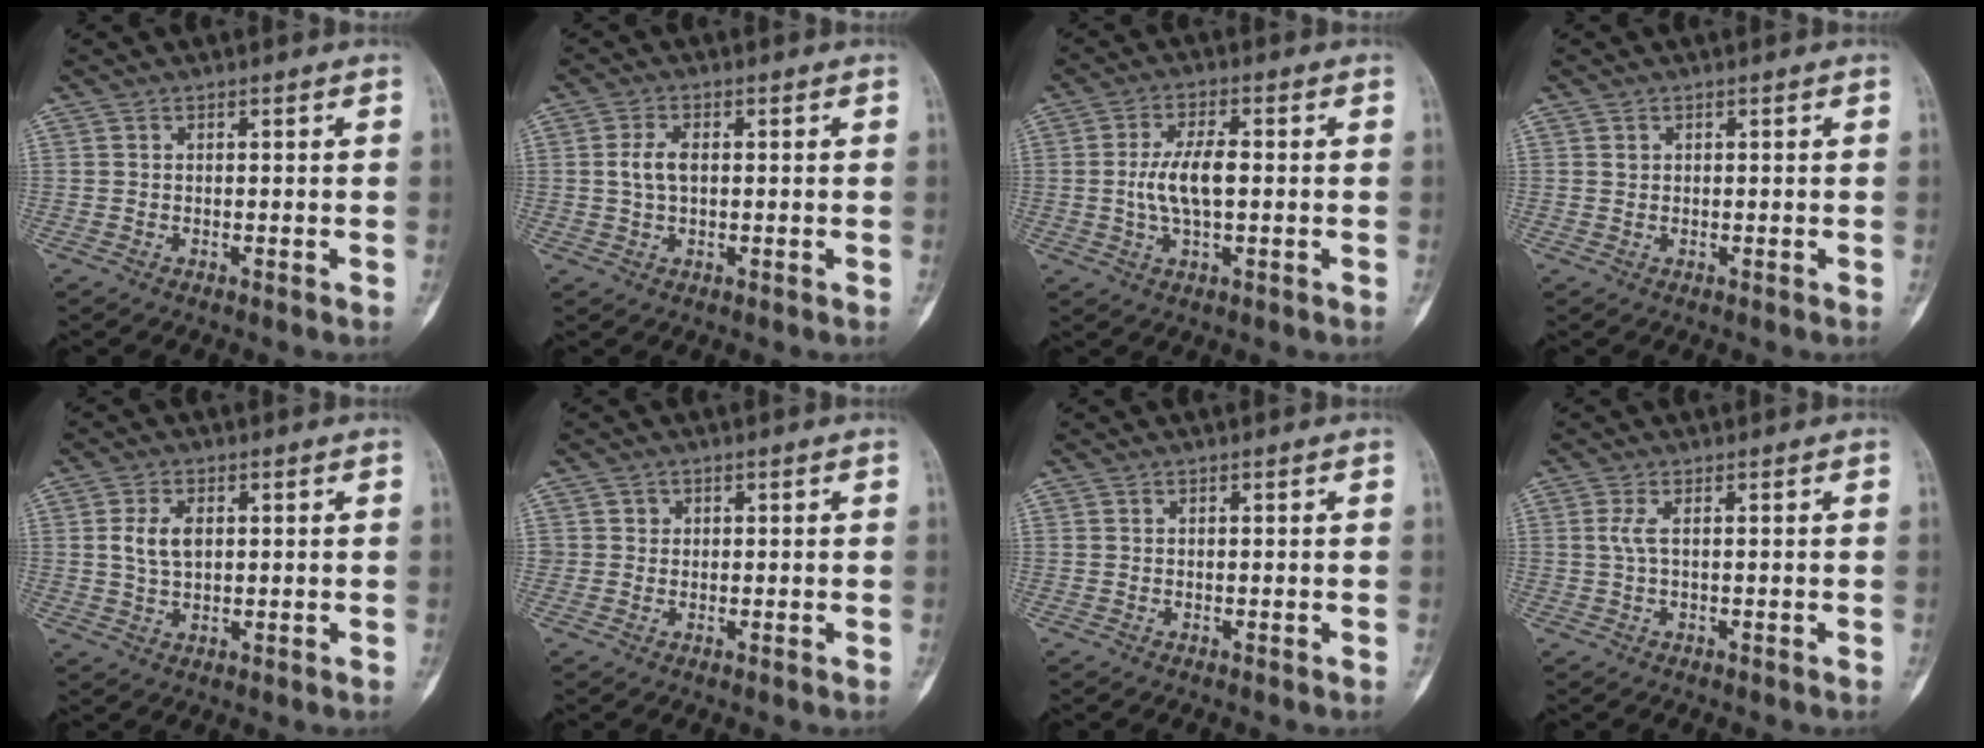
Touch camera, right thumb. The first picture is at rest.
{"total": 4.0, "force": [0.4, 2.3, 3.3], "torque": [-0.072, 0.004, 0.006]}
{"total": 7.5, "force": [-0.1, 3.0, 6.9], "torque": [-0.138, 0.007, -0.006]}
{"total": 1.2, "force": [0.6, 1.0, 0.4], "torque": [0.001, -0.002, 0.011]}
{"total": 5.1, "force": [1.0, 3.1, 4.0], "torque": [-0.076, -0.001, 0.019]}
{"total": 1.4, "force": [0.3, 1.3, 0.1], "torque": [0.012, 0.002, 0.002]}
{"total": 0.0}
{"total": 1.9, "force": [0.3, 0.3, 1.9], "torque": [-0.059, 0.006, 0.010]}